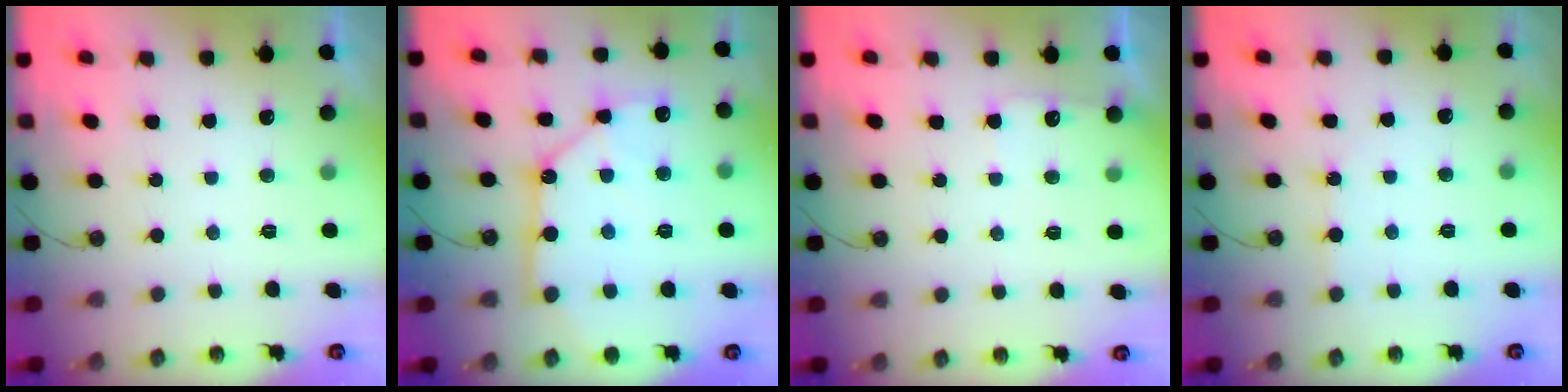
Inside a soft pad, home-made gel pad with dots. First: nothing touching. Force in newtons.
{"total": 13.9, "press": 13.8, "slide": 1.4}
{"total": 5.0, "press": 5.0, "slide": 0.5}
{"total": 3.8, "press": 3.8, "slide": 0.4}